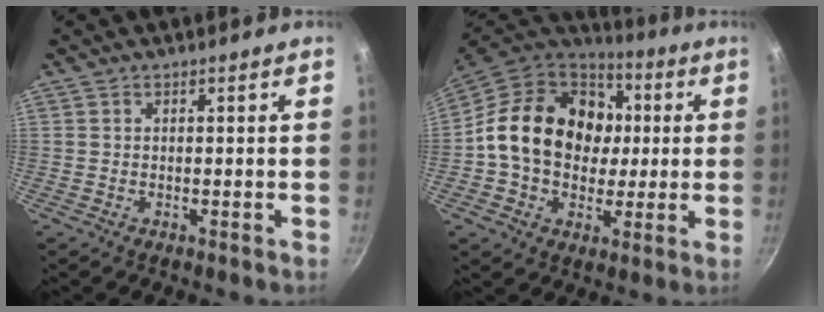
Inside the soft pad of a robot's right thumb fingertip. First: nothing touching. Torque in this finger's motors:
{"motor_torque": [1.39, 2.22, 0.64, -0.59, 0.36]}